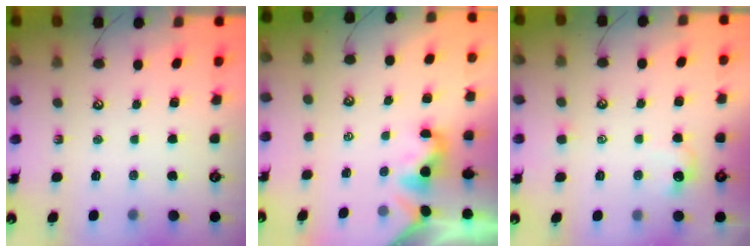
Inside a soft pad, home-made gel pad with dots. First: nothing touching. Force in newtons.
{"total": 2.1, "press": 2.1, "slide": 0.5}
{"total": 2.1, "press": 2.0, "slide": 0.7}